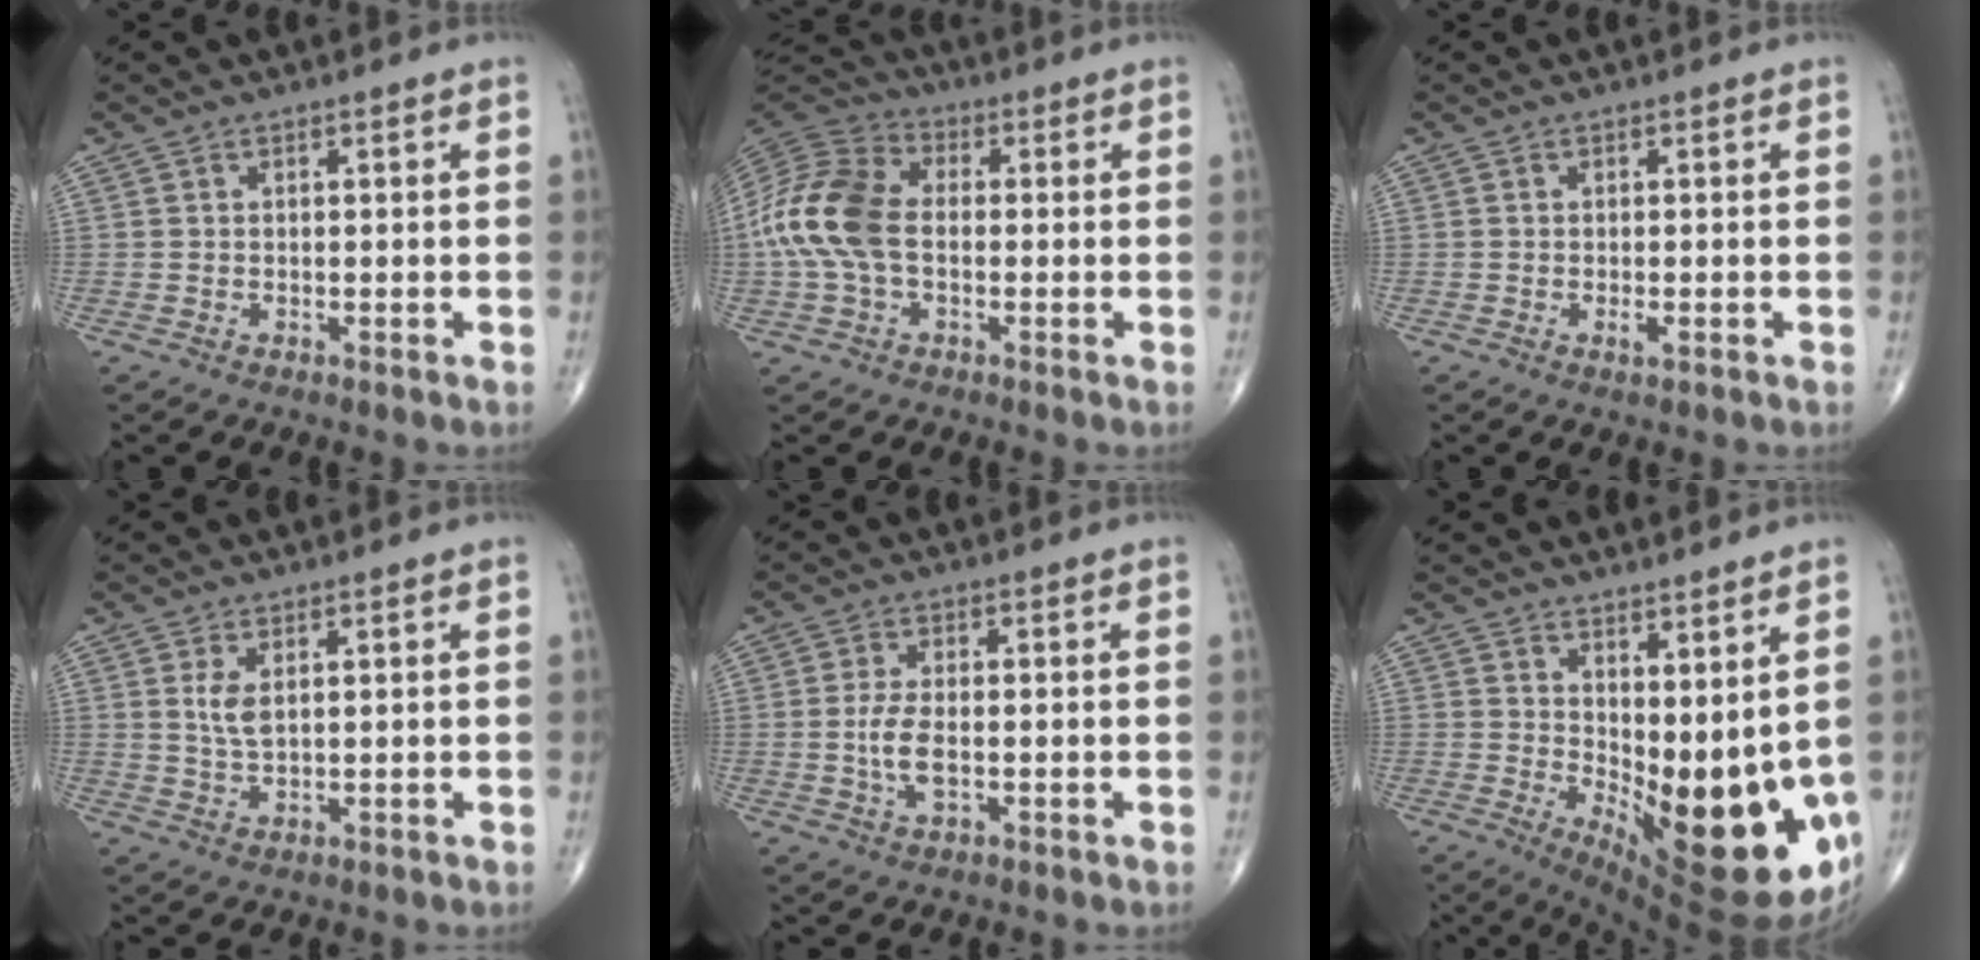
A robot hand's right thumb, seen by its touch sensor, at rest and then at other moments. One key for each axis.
{"total": 13.6, "fx": -0.9, "fy": 9.1, "fz": 10.1, "tx": -0.213, "ty": 0.034, "tz": -0.026}
{"total": 1.3, "fx": -0.4, "fy": 0.4, "fz": 1.1, "tx": -0.020, "ty": -0.003, "tz": -0.009}
{"total": 3.3, "fx": 1.1, "fy": 1.3, "fz": 2.8, "tx": -0.057, "ty": -0.008, "tz": 0.027}
{"total": 5.0, "fx": -0.5, "fy": 2.3, "fz": 4.4, "tx": -0.092, "ty": -0.003, "tz": -0.011}
{"total": 18.1, "fx": 0.8, "fy": 6.7, "fz": 16.8, "tx": -0.231, "ty": -0.048, "tz": 0.037}